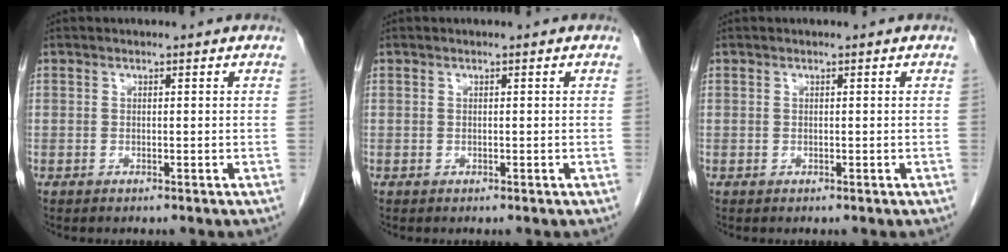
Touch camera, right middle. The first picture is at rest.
{"total": 0.0}
{"total": 0.0}